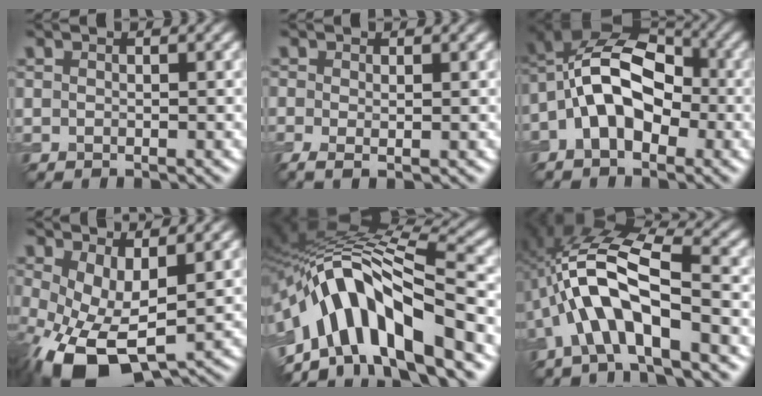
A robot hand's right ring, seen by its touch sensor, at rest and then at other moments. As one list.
[{"total": 1.4, "force": [-0.3, 0.5, 1.3], "torque": [-0.027, -0.003, -0.007]}, {"total": 10.9, "force": [-1.9, 6.5, 8.5], "torque": [-0.129, 0.024, -0.054]}, {"total": 8.2, "force": [-2.0, 4.0, 6.8], "torque": [-0.150, -0.021, -0.028]}, {"total": 12.4, "force": [-5.5, 4.4, 10.2], "torque": [-0.160, 0.024, -0.096]}, {"total": 8.5, "force": [-2.4, 2.7, 7.7], "torque": [-0.154, 0.020, -0.048]}]